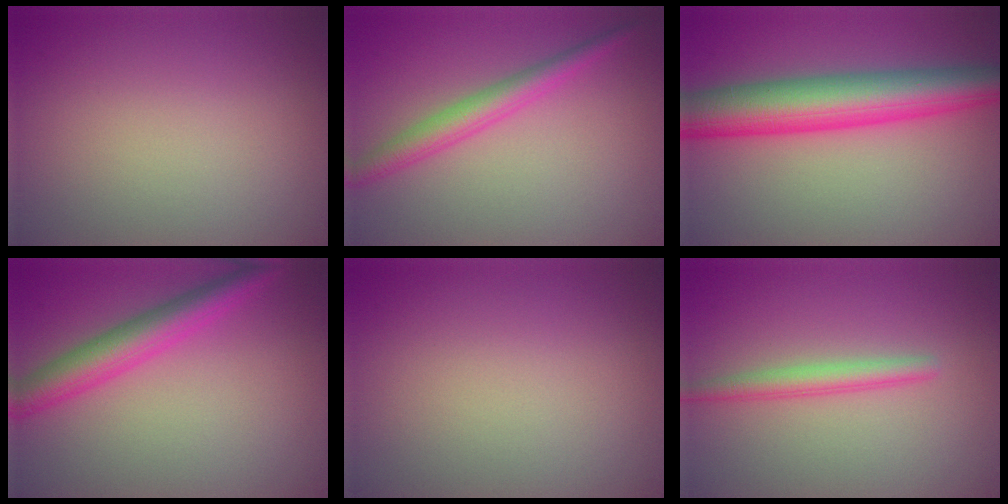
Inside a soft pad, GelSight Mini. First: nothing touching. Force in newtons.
{"total": 3.0, "press": 3.0, "slide": 0.2}
{"total": 8.5, "press": 8.5, "slide": 0.1}
{"total": 4.5, "press": 4.5, "slide": 0.2}
{"total": 0.0}
{"total": 2.1, "press": 2.1, "slide": 0.2}